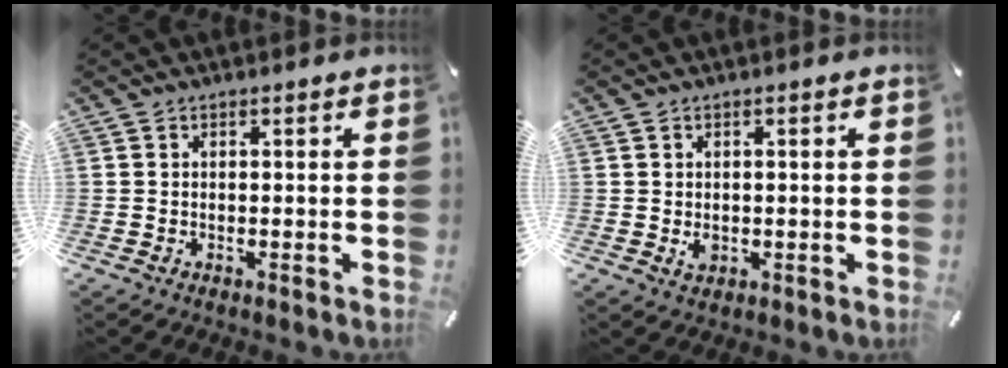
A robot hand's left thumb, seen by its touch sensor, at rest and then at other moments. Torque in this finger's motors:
{"motor_torque": [0.52, 0.72, 0.09, -0.04, 0.13]}